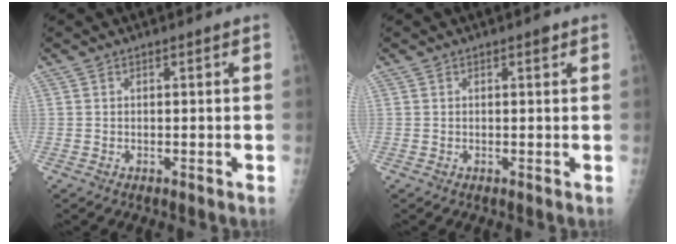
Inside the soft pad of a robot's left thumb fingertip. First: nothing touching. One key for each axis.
{"total": 1.0, "fx": 0.6, "fy": 0.3, "fz": 0.7, "tx": -0.009, "ty": -0.001, "tz": 0.007}